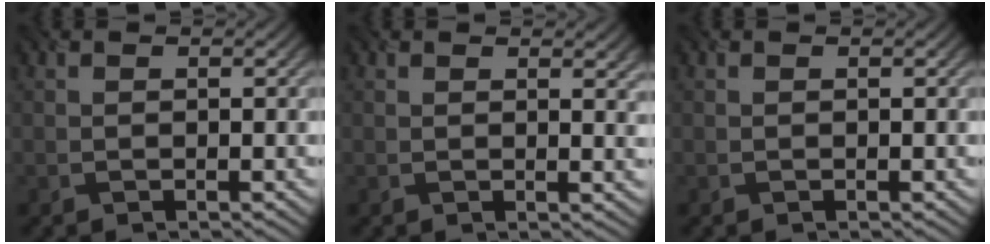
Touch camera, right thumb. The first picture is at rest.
{"total": 2.3, "force": [1.6, 0.4, 1.7], "torque": [-0.027, 0.000, 0.030]}
{"total": 0.0}